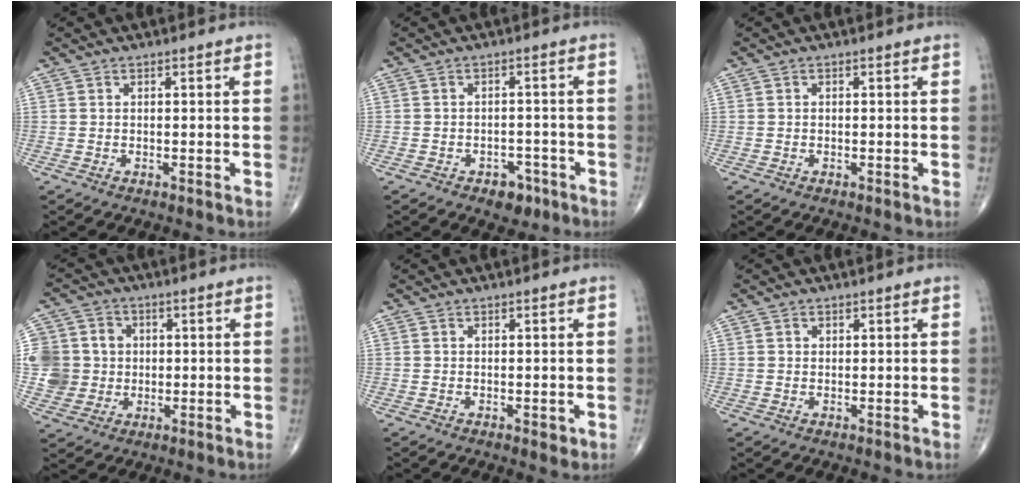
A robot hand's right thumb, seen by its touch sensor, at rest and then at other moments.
{"total": 4.4, "force": [-2.6, 2.9, 2.1], "torque": [-0.008, 0.019, -0.031]}
{"total": 0.0}
{"total": 11.9, "force": [0.5, 11.2, 3.7], "torque": [-0.060, 0.022, 0.018]}
{"total": 1.3, "force": [-0.1, 0.8, 1.0], "torque": [-0.010, -0.004, 0.000]}
{"total": 0.9, "force": [0.4, 0.8, 0.2], "torque": [0.004, -0.002, 0.006]}